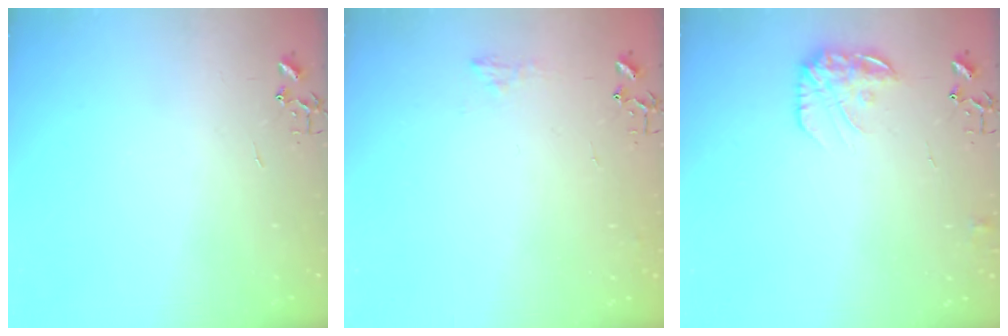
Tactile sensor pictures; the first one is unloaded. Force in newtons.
{"total": 6.4, "press": 6.4, "slide": 0.6}
{"total": 12.1, "press": 12.1, "slide": 0.5}